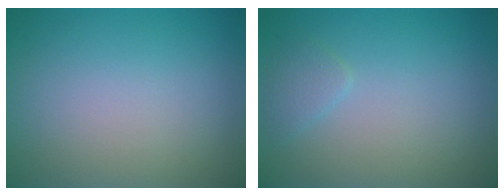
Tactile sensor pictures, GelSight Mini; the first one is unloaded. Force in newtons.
{"total": 1.2, "press": 1.2, "slide": 0.1}